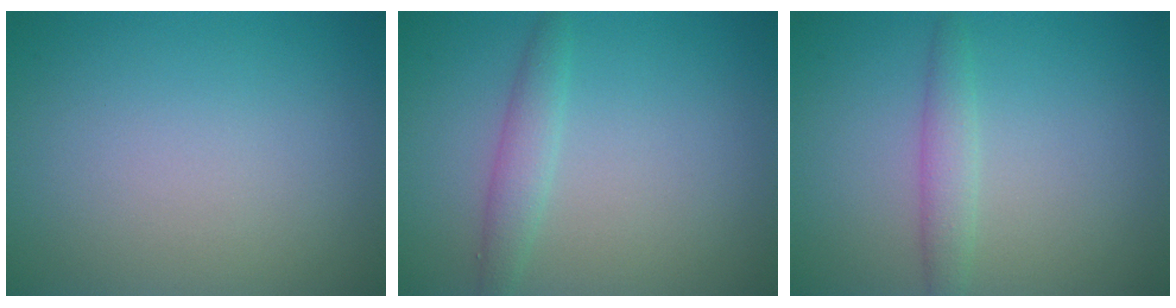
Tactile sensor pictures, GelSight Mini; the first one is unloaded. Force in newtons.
{"total": 1.9, "press": 1.9, "slide": 0.0}
{"total": 1.9, "press": 1.9, "slide": 0.1}